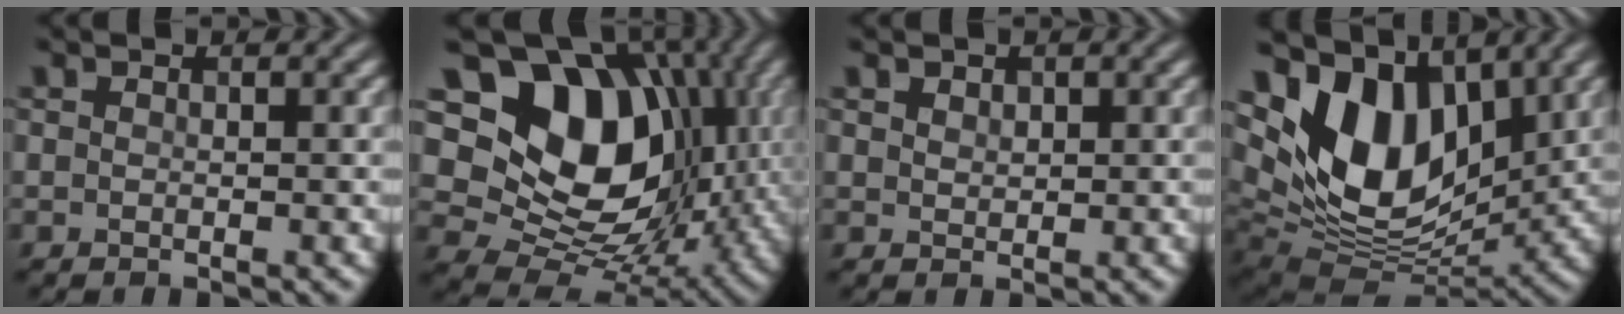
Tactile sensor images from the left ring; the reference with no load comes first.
{"total": 14.0, "force": [4.2, 10.1, 8.8], "torque": [-0.132, 0.009, 0.071]}
{"total": 1.0, "force": [0.7, 0.7, 0.2], "torque": [-0.004, 0.001, 0.010]}
{"total": 10.8, "force": [4.3, 6.3, 7.6], "torque": [-0.146, -0.003, 0.077]}